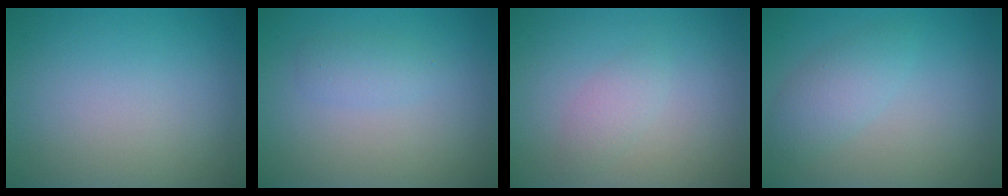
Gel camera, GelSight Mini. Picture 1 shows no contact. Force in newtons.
{"total": 1.5, "press": 1.4, "slide": 0.1}
{"total": 1.4, "press": 1.4, "slide": 0.1}
{"total": 2.5, "press": 2.5, "slide": 0.1}